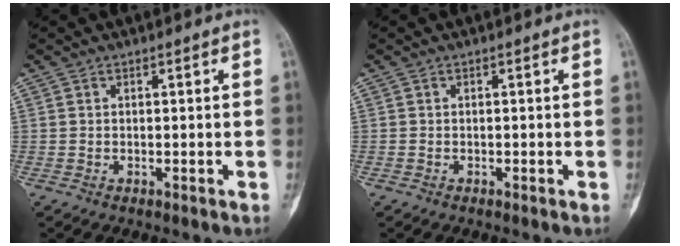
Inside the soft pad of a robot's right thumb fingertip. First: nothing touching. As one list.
[{"total": 0.0}]